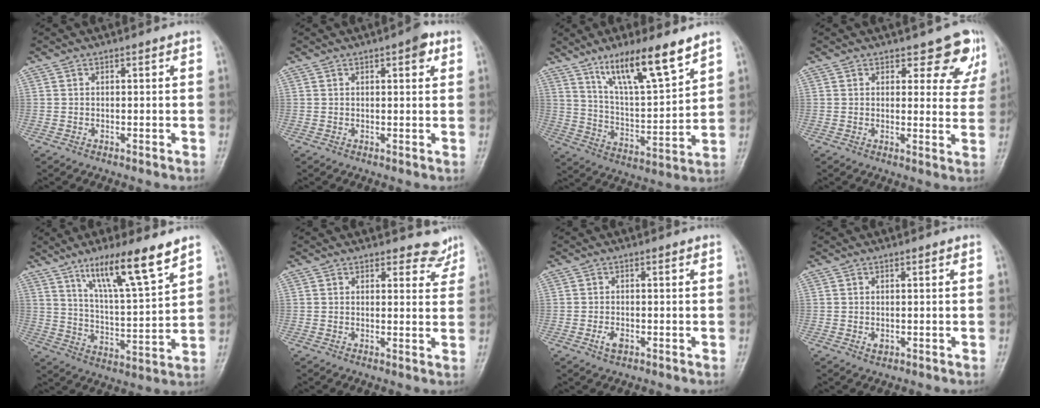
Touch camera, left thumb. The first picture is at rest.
{"total": 3.1, "force": [1.5, 1.1, 2.5], "torque": [-0.026, -0.002, 0.015]}
{"total": 15.1, "force": [10.3, 2.9, 10.6], "torque": [-0.170, -0.055, 0.192]}
{"total": 7.2, "force": [5.3, 3.5, 3.2], "torque": [0.001, -0.035, 0.053]}
{"total": 13.7, "force": [9.2, 1.8, 10.0], "torque": [-0.165, -0.051, 0.165]}
{"total": 4.1, "force": [3.7, 1.8, 0.0], "torque": [0.028, -0.028, 0.029]}
{"total": 2.2, "force": [-0.9, 1.3, 1.5], "torque": [-0.030, 0.000, -0.016]}
{"total": 1.2, "force": [-0.1, 0.9, 0.8], "torque": [-0.009, -0.002, 0.000]}